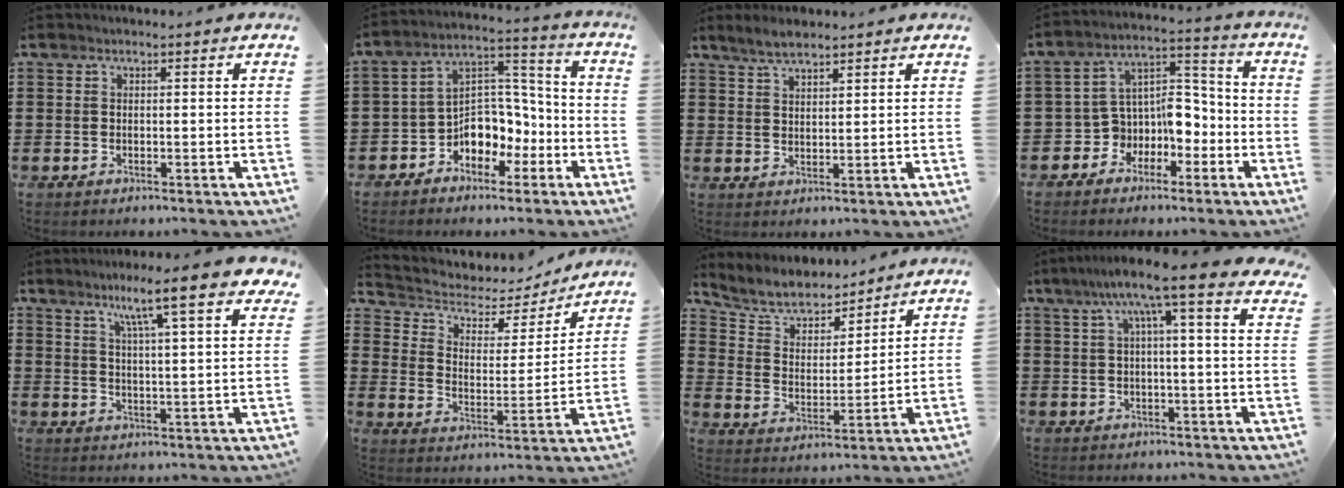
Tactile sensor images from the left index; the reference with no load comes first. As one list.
[{"total": 6.4, "force": [-3.1, 5.3, 1.6], "torque": [-0.048, 0.002, -0.060]}, {"total": 3.5, "force": [2.9, 1.0, 1.5], "torque": [-0.038, 0.002, 0.055]}, {"total": 6.6, "force": [-3.3, 5.4, 1.8], "torque": [-0.046, -0.001, -0.063]}, {"total": 9.1, "force": [6.8, -0.1, 6.1], "torque": [-0.116, -0.032, 0.105]}, {"total": 4.1, "force": [3.1, 2.5, 1.2], "torque": [-0.049, -0.019, 0.043]}, {"total": 6.4, "force": [5.8, 2.3, 1.2], "torque": [-0.060, -0.035, 0.100]}, {"total": 9.3, "force": [5.9, 0.5, 7.1], "torque": [-0.149, -0.015, 0.096]}]